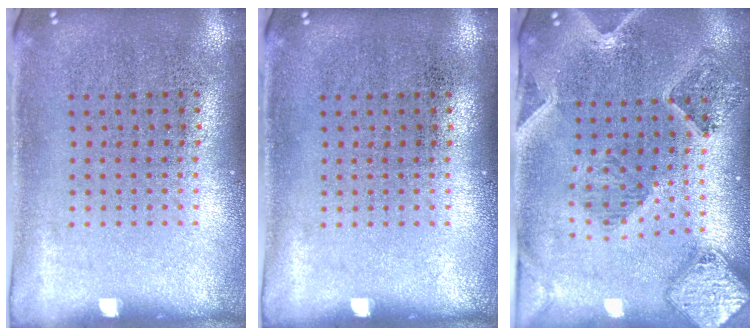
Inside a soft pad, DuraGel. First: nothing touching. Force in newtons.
{"total": 0.0}
{"total": 1.6, "press": 1.5, "slide": 0.3}